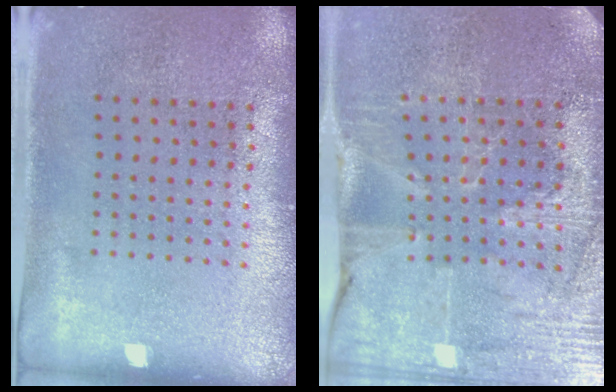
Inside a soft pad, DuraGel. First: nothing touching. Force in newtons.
{"total": 3.2, "press": 3.1, "slide": 0.5}